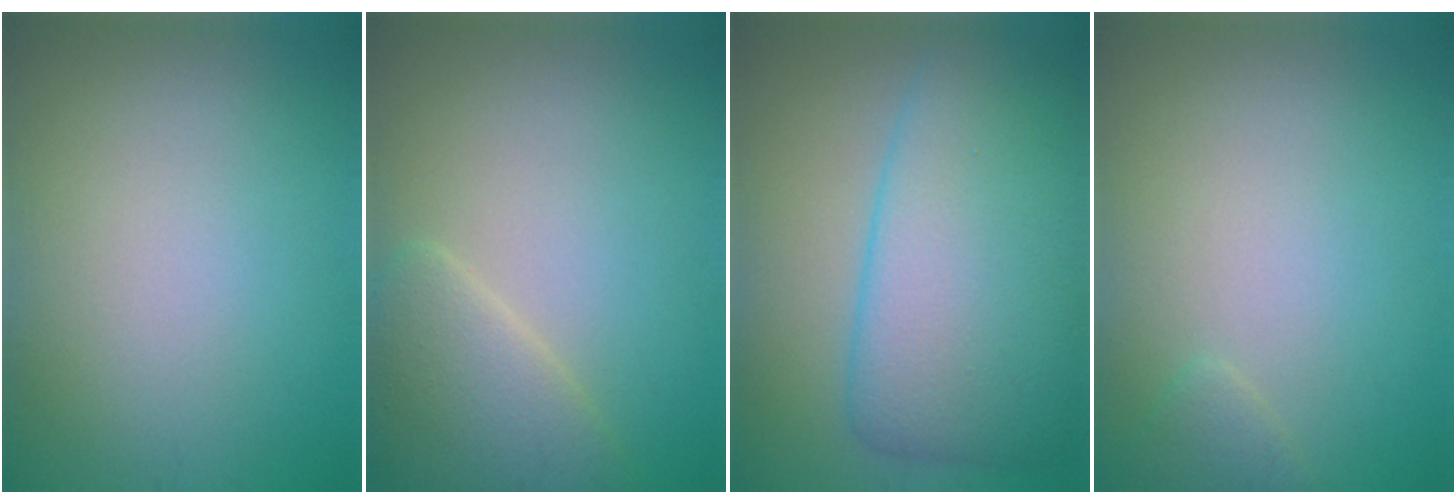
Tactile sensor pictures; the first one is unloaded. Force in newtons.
{"total": 4.0, "press": 4.0, "slide": 0.2}
{"total": 9.0, "press": 9.0, "slide": 0.4}
{"total": 1.0, "press": 1.0, "slide": 0.0}